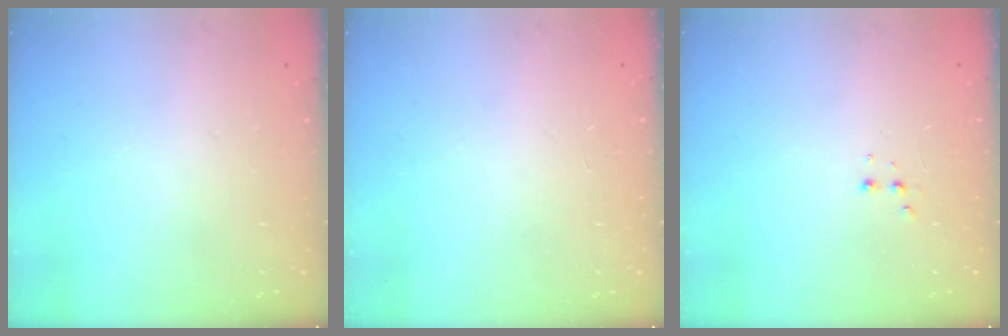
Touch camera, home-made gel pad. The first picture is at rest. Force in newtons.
{"total": 0.0}
{"total": 2.5, "press": 2.4, "slide": 0.8}